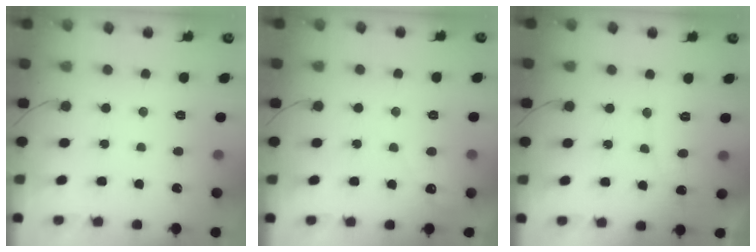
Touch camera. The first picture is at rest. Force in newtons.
{"total": 2.8, "press": 2.8, "slide": 0.1}
{"total": 5.5, "press": 5.5, "slide": 0.2}